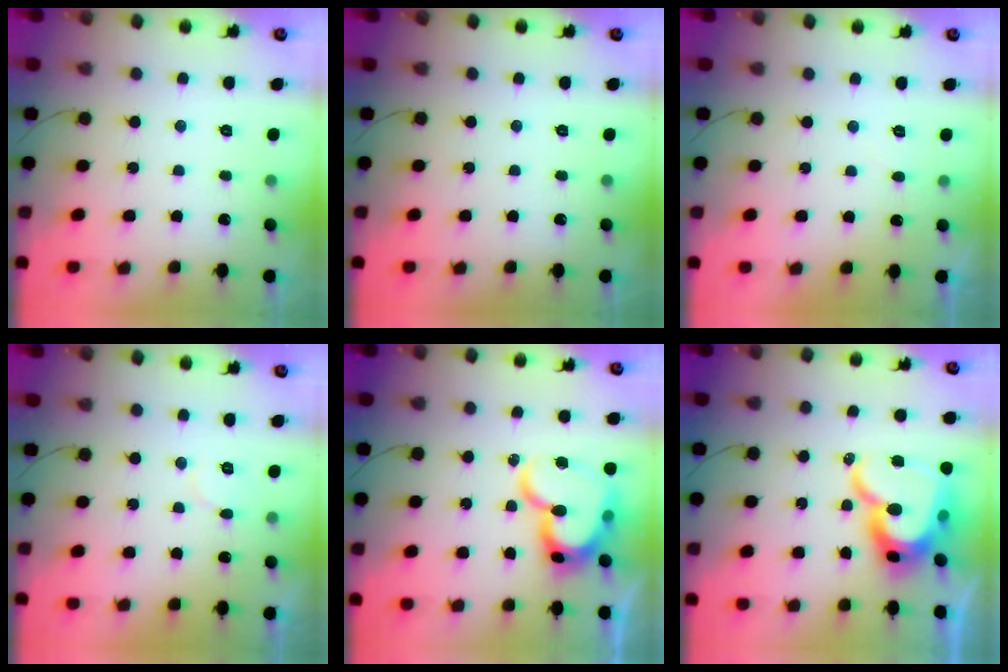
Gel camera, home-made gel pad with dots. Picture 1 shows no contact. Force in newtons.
{"total": 0.0}
{"total": 2.3, "press": 2.3, "slide": 0.2}
{"total": 3.9, "press": 3.9, "slide": 0.3}
{"total": 19.4, "press": 19.4, "slide": 1.5}
{"total": 21.6, "press": 21.5, "slide": 1.9}